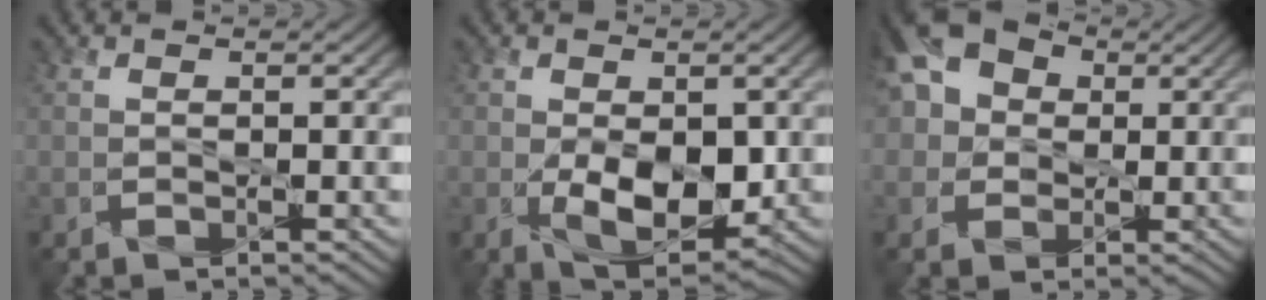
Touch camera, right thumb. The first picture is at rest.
{"total": 6.5, "force": [-0.9, 3.9, 5.1], "torque": [-0.101, -0.020, -0.004]}
{"total": 8.6, "force": [2.4, 7.0, 4.4], "torque": [-0.109, 0.029, 0.022]}